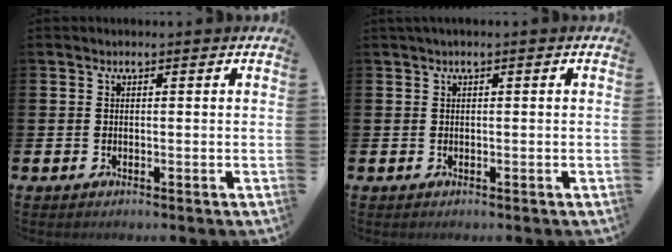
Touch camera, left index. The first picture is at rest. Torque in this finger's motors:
{"motor_torque": [0.56, -0.95, 0.88, 0.21]}